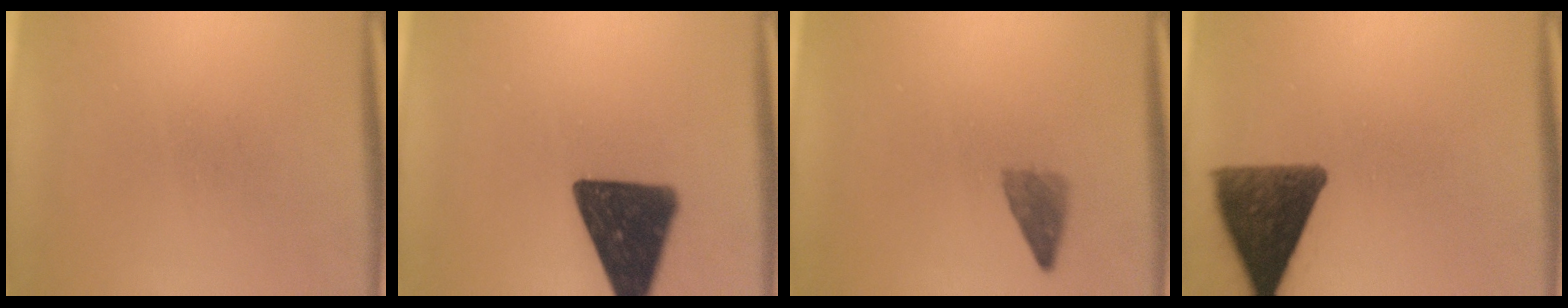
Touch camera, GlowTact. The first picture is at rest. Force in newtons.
{"total": 16.3}
{"total": 2.4}
{"total": 11.3}